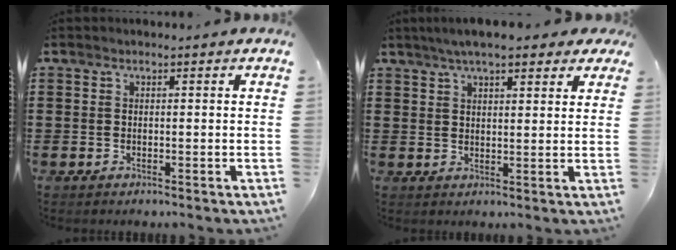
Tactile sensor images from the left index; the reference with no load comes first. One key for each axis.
{"total": 5.6, "fx": 4.5, "fy": 1.1, "fz": 3.2, "tx": -0.074, "ty": 0.003, "tz": 0.080}